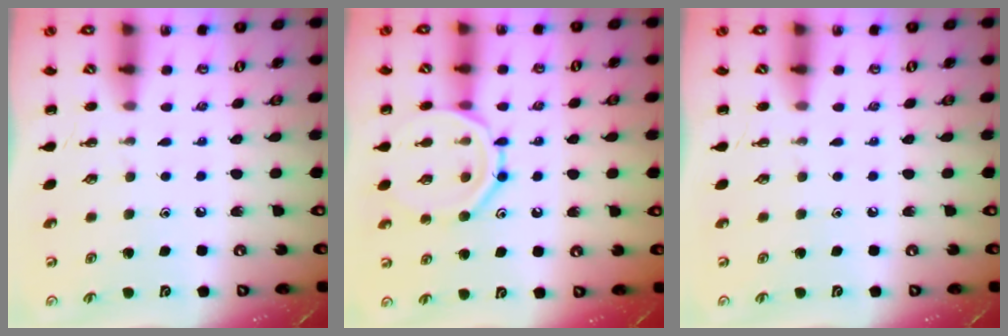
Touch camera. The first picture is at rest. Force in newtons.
{"total": 13.2, "press": 13.2, "slide": 0.9}
{"total": 0.0}